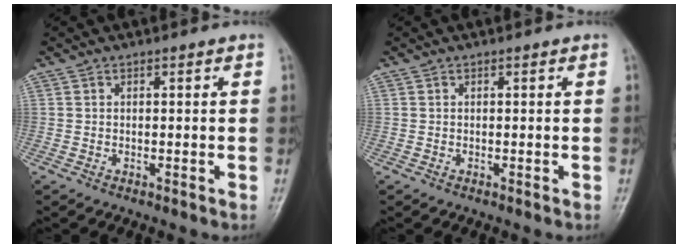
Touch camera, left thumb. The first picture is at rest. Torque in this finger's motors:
{"motor_torque": [-0.01, 0.01, -0.02, 0.02, 0.00]}